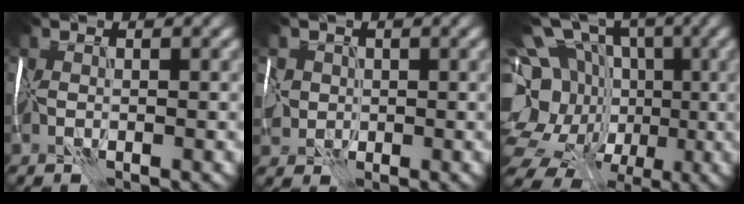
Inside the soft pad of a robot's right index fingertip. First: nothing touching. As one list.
[{"total": 3.4, "force": [-0.3, 3.3, 0.6], "torque": [0.003, 0.002, -0.019]}, {"total": 16.5, "force": [-1.8, 13.8, 8.9], "torque": [-0.169, 0.010, -0.036]}]